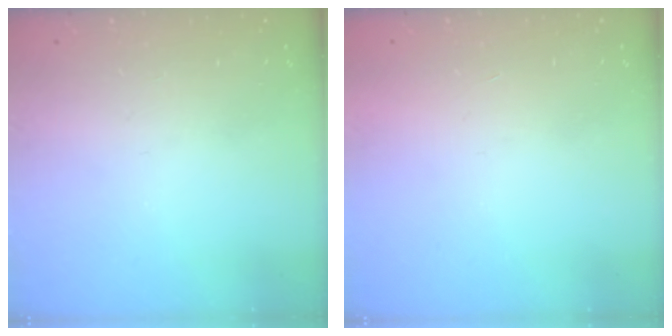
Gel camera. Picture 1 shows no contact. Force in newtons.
{"total": 1.7, "press": 1.7, "slide": 0.1}